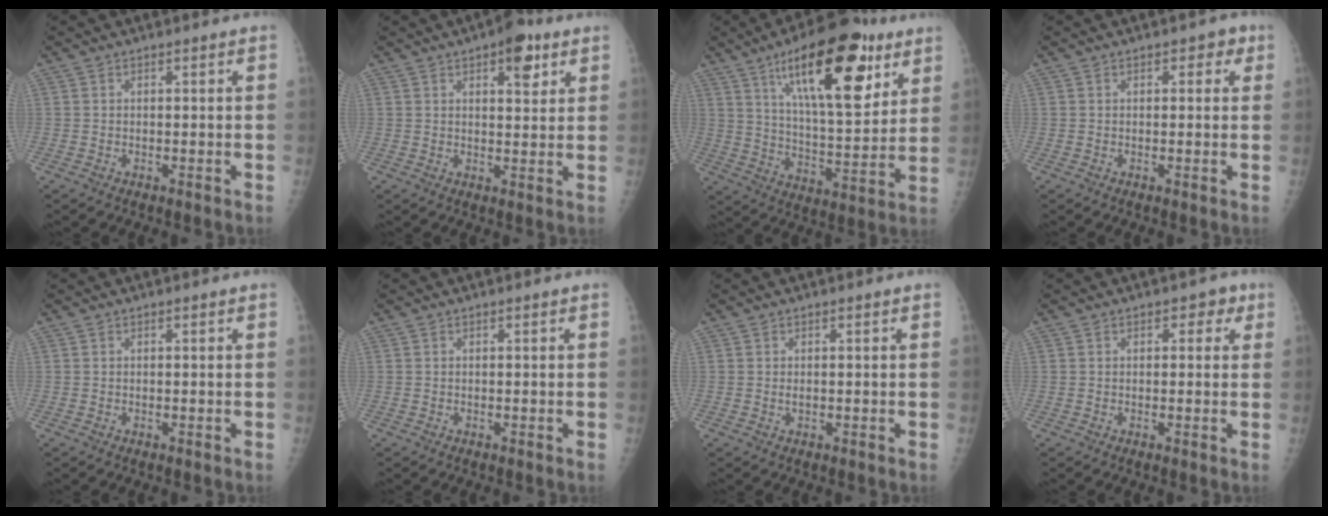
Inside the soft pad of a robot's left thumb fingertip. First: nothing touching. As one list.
[{"total": 6.8, "force": [3.6, 3.0, 4.9], "torque": [-0.045, -0.013, 0.043]}, {"total": 23.7, "force": [12.1, 8.8, 18.4], "torque": [-0.252, -0.043, 0.196]}, {"total": 2.7, "force": [1.1, 1.8, 1.7], "torque": [0.004, 0.002, 0.008]}, {"total": 0.0}, {"total": 0.0}, {"total": 0.6, "force": [0.0, 0.4, 0.5], "torque": [-0.006, -0.001, 0.002]}, {"total": 2.9, "force": [1.2, 2.1, 1.7], "torque": [0.007, 0.001, 0.008]}]